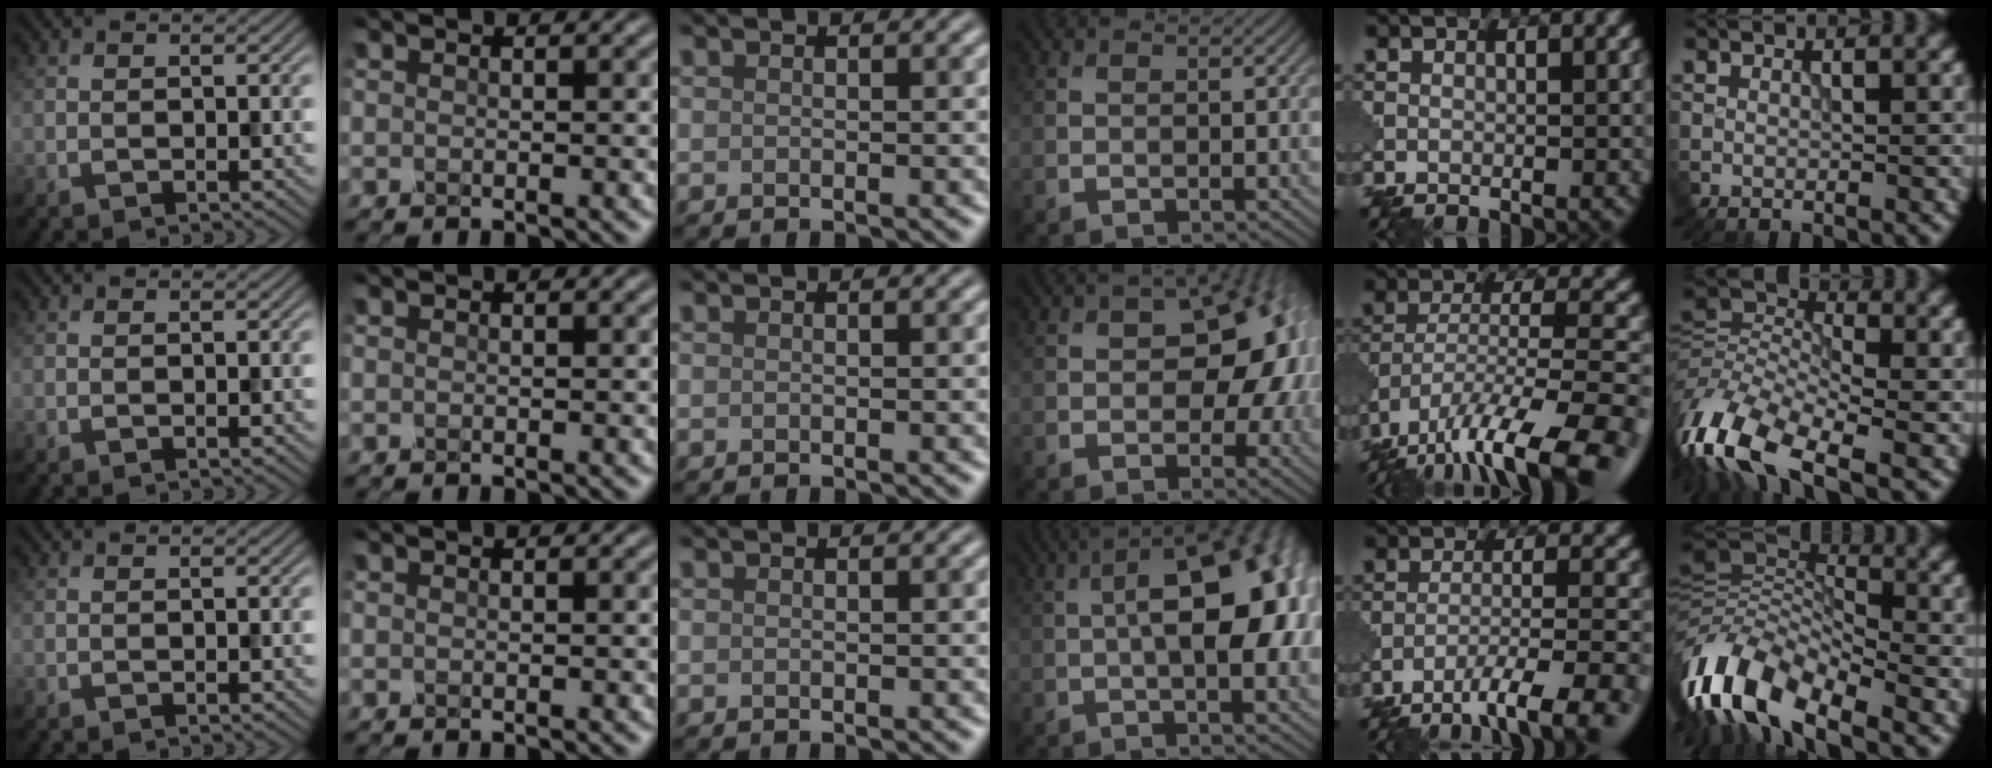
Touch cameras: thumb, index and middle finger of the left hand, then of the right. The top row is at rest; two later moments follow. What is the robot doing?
{"motion": "shake", "object": "salt shaker"}